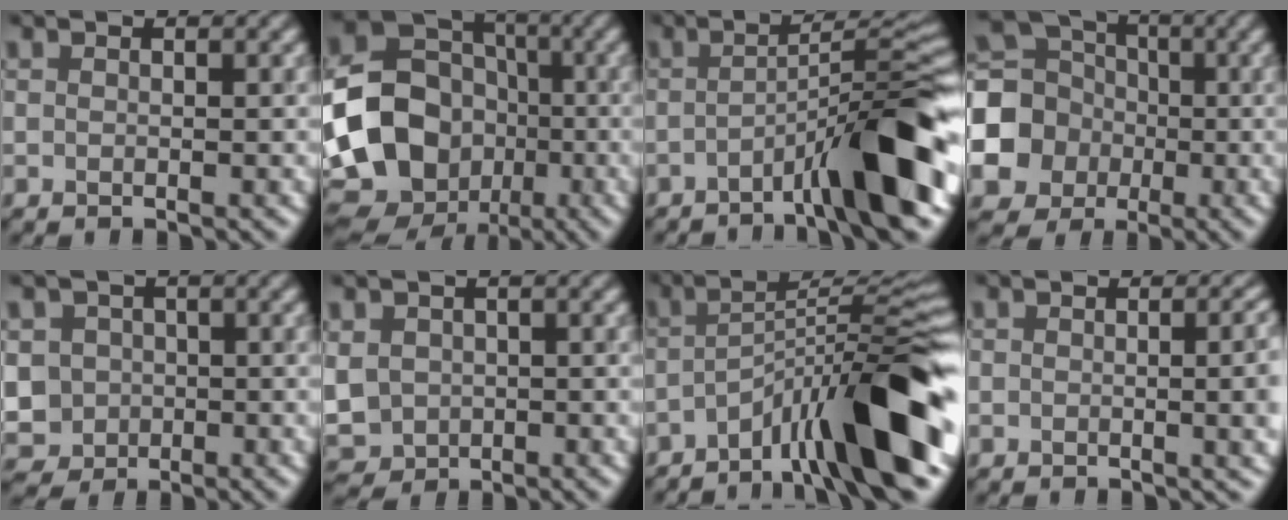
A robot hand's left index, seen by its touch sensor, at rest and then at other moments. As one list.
[{"total": 16.6, "force": [-3.3, 14.5, 7.3], "torque": [-0.164, -0.021, -0.075]}, {"total": 9.0, "force": [-4.0, 1.0, 8.0], "torque": [-0.104, 0.027, -0.072]}, {"total": 14.0, "force": [-2.3, 12.9, 4.9], "torque": [-0.158, -0.012, -0.069]}, {"total": 6.3, "force": [-1.0, 5.8, 2.2], "torque": [-0.052, 0.003, -0.042]}, {"total": 4.5, "force": [-0.3, 3.9, 2.2], "torque": [-0.060, -0.002, -0.005]}, {"total": 11.6, "force": [-5.5, 1.9, 10.0], "torque": [-0.134, 0.025, -0.096]}, {"total": 4.6, "force": [-0.4, 2.0, 4.1], "torque": [-0.035, -0.009, 0.001]}]